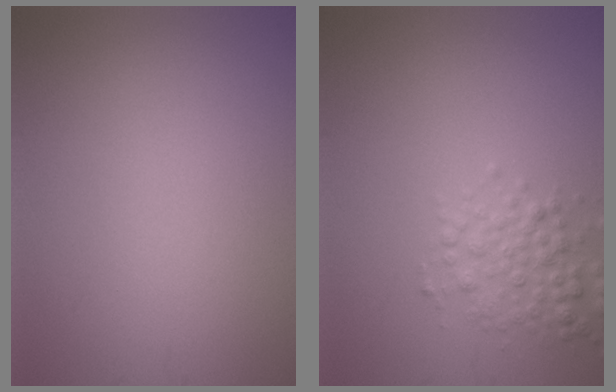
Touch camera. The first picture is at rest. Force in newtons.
{"total": 2.7, "press": 2.7, "slide": 0.0}